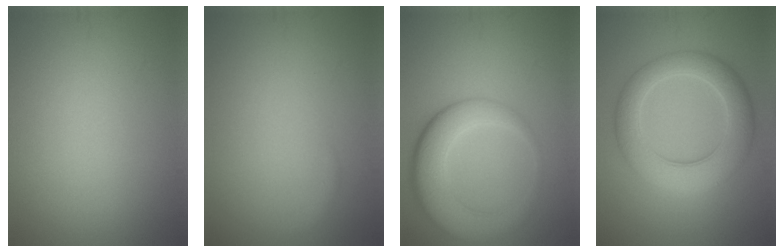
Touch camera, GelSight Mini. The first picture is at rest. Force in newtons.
{"total": 0.5, "press": 0.5, "slide": 0.1}
{"total": 6.5, "press": 6.5, "slide": 0.4}
{"total": 7.0, "press": 7.0, "slide": 0.4}